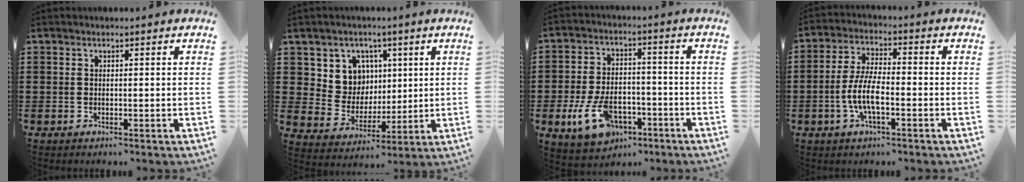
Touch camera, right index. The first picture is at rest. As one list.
[{"total": 7.9, "force": [3.1, 7.1, 1.6], "torque": [-0.066, -0.007, 0.060]}, {"total": 10.0, "force": [-4.3, 5.9, 6.9], "torque": [-0.148, 0.003, -0.079]}, {"total": 7.2, "force": [-2.2, 2.2, 6.4], "torque": [-0.156, -0.015, -0.050]}]